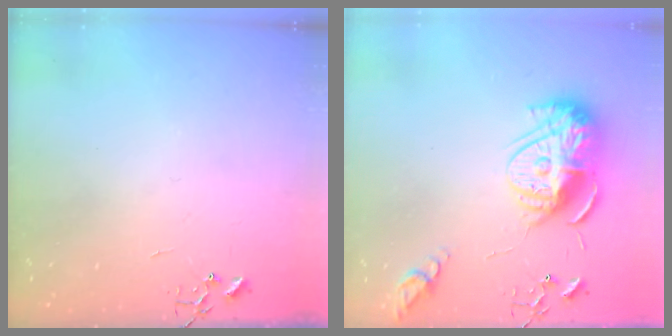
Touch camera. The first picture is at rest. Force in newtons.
{"total": 15.2, "press": 15.1, "slide": 1.4}